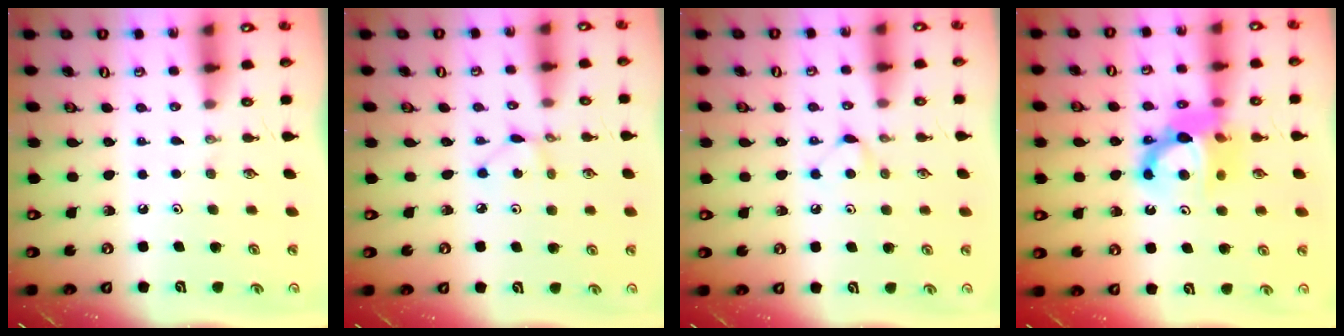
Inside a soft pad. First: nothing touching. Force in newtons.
{"total": 2.2, "press": 2.2, "slide": 0.1}
{"total": 5.1, "press": 5.1, "slide": 0.7}
{"total": 11.9, "press": 11.9, "slide": 1.1}